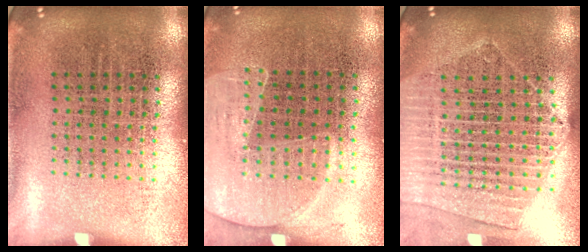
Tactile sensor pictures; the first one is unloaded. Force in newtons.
{"total": 1.6, "press": 1.4, "slide": 0.7}
{"total": 2.1, "press": 1.9, "slide": 0.9}